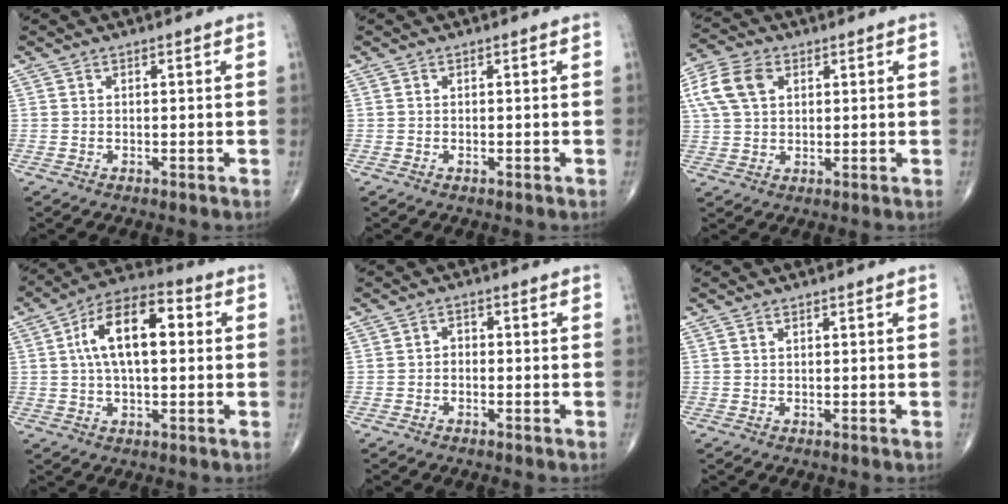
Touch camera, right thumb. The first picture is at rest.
{"total": 0.0}
{"total": 9.2, "force": [3.0, 6.0, 6.2], "torque": [-0.130, 0.010, 0.055]}
{"total": 14.5, "force": [2.5, 7.2, 12.3], "torque": [-0.200, 0.026, 0.033]}
{"total": 1.6, "force": [-0.5, 1.2, 0.8], "torque": [0.004, 0.007, -0.015]}
{"total": 0.7, "force": [0.4, 0.4, 0.4], "torque": [-0.008, 0.001, 0.007]}